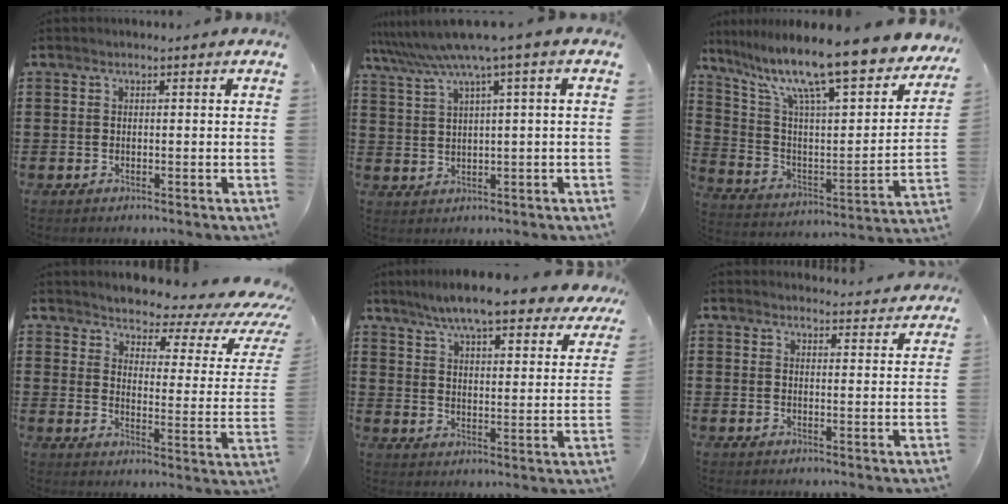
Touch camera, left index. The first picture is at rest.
{"total": 5.6, "force": [3.0, -0.4, 4.8], "torque": [-0.110, -0.024, 0.045]}
{"total": 12.6, "force": [10.2, 0.8, 7.2], "torque": [-0.173, -0.079, 0.168]}
{"total": 3.2, "force": [2.8, 0.8, 1.3], "torque": [-0.037, -0.030, 0.040]}
{"total": 9.0, "force": [7.9, 0.5, 4.2], "torque": [-0.103, -0.034, 0.138]}
{"total": 3.3, "force": [3.2, 0.1, 0.3], "torque": [-0.006, -0.017, 0.060]}